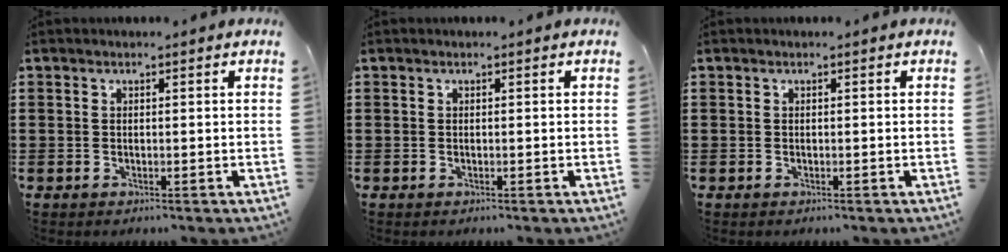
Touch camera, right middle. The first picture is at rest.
{"total": 0.0}
{"total": 0.0}